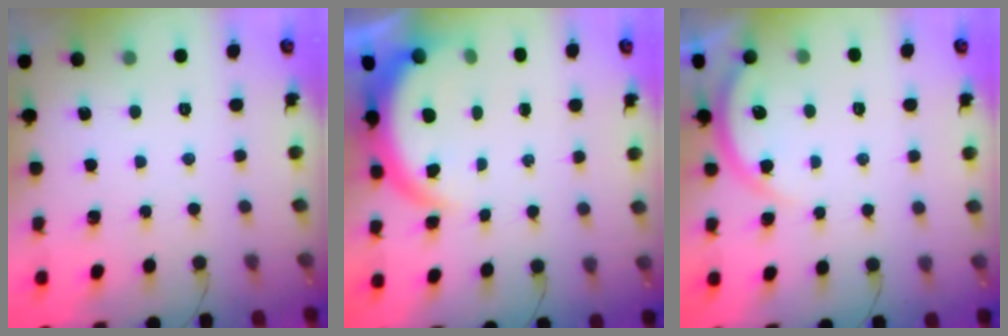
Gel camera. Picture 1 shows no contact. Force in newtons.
{"total": 7.3, "press": 7.3, "slide": 0.7}
{"total": 3.8, "press": 3.8, "slide": 0.2}